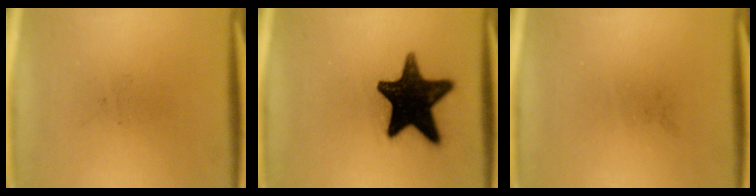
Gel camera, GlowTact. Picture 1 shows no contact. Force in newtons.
{"total": 18.0}
{"total": 0.0}